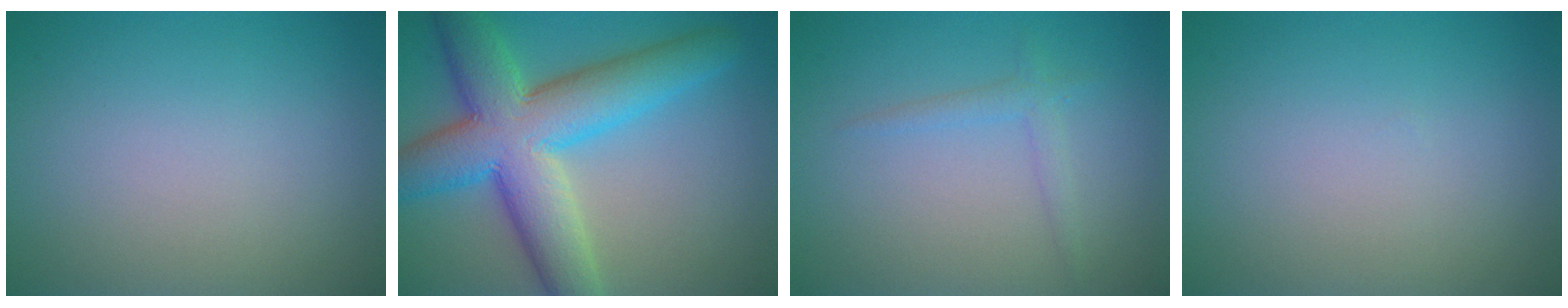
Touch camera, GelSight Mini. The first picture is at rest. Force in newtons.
{"total": 10.8, "press": 10.8, "slide": 0.4}
{"total": 1.4, "press": 1.4, "slide": 0.1}
{"total": 0.0}